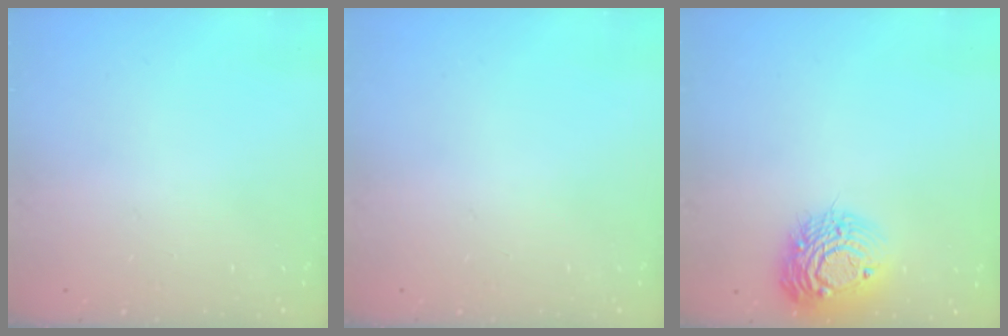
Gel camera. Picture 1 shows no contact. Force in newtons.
{"total": 0.0}
{"total": 13.8, "press": 13.8, "slide": 0.9}